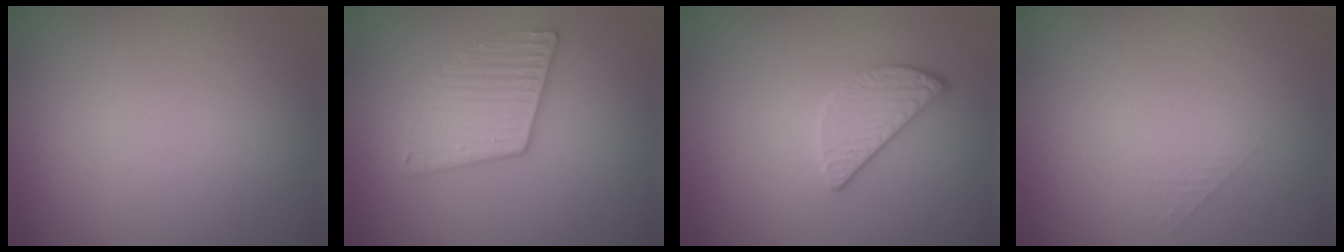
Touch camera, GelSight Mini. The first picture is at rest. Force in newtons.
{"total": 3.1, "press": 2.7, "slide": 1.5}
{"total": 2.4, "press": 2.1, "slide": 1.1}
{"total": 1.0, "press": 1.0, "slide": 0.1}